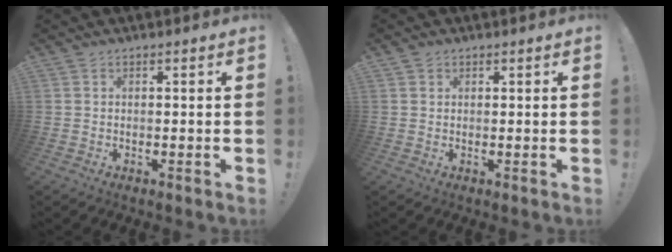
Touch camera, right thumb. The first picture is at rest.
{"total": 1.2, "force": [0.8, 0.8, 0.1], "torque": [0.004, -0.001, 0.014]}